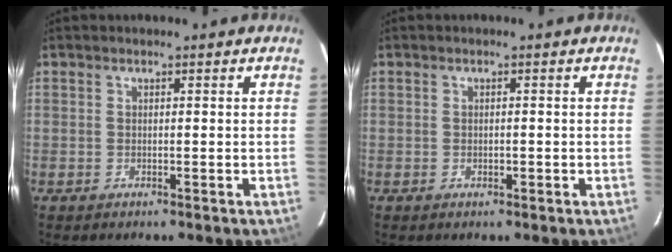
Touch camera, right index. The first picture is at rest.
{"total": 0.7, "force": [-0.2, 0.5, 0.5], "torque": [-0.011, 0.002, 0.001]}